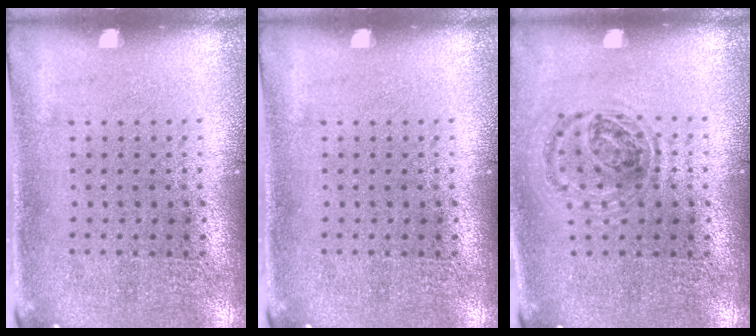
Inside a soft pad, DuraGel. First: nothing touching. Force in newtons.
{"total": 0.0}
{"total": 1.0, "press": 0.9, "slide": 0.2}